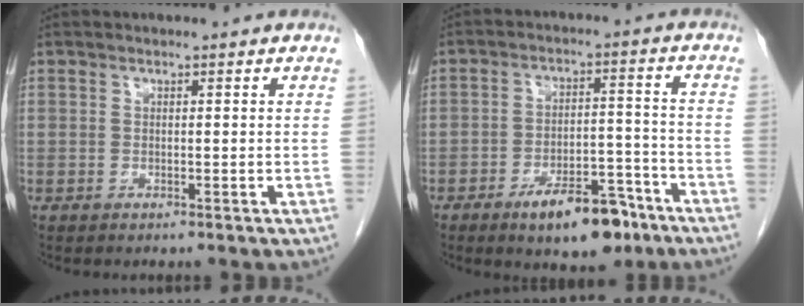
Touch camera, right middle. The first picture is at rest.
{"total": 10.0, "force": [-6.5, 3.8, 6.6], "torque": [-0.095, 0.009, -0.099]}